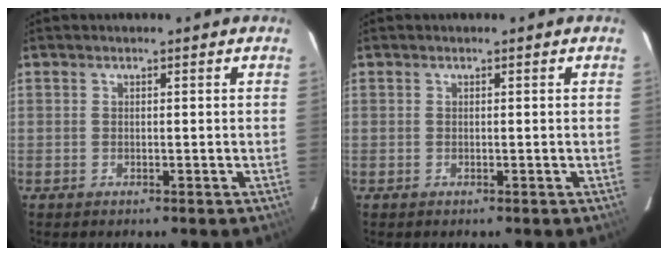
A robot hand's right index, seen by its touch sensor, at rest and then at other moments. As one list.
[{"total": 0.0}]